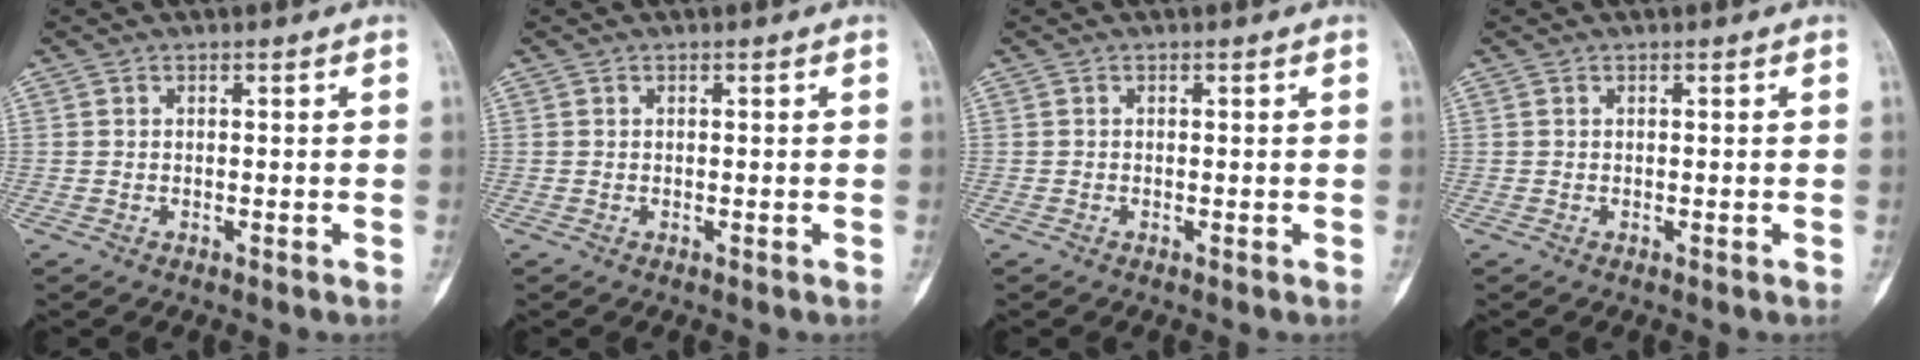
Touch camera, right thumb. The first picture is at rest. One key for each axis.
{"total": 0.0}
{"total": 0.0}
{"total": 0.0}